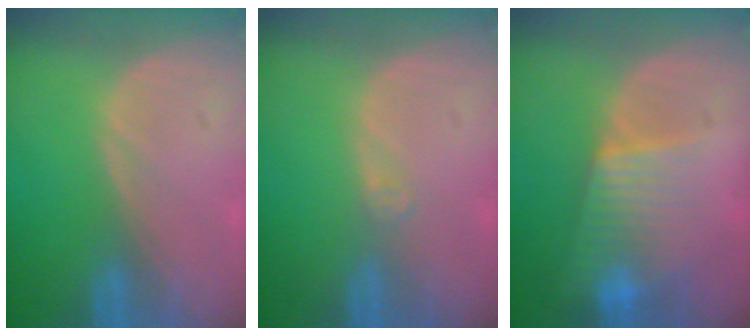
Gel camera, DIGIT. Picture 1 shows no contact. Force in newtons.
{"total": 1.1, "press": 0.8, "slide": 0.7}
{"total": 6.3, "press": 6.3, "slide": 1.0}